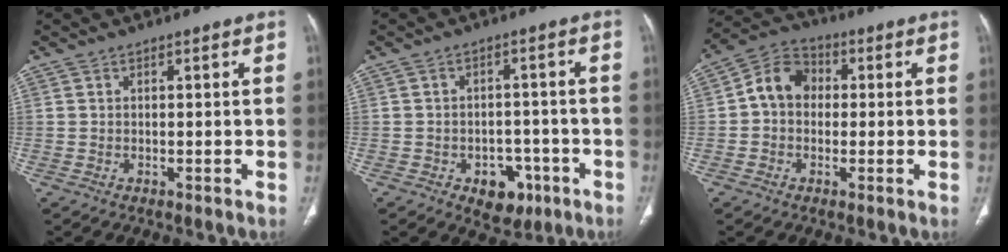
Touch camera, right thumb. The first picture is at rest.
{"total": 7.3, "force": [-3.5, 5.2, 3.8], "torque": [-0.016, 0.027, -0.040]}
{"total": 8.2, "force": [0.3, 6.7, 4.7], "torque": [-0.062, 0.026, -0.009]}